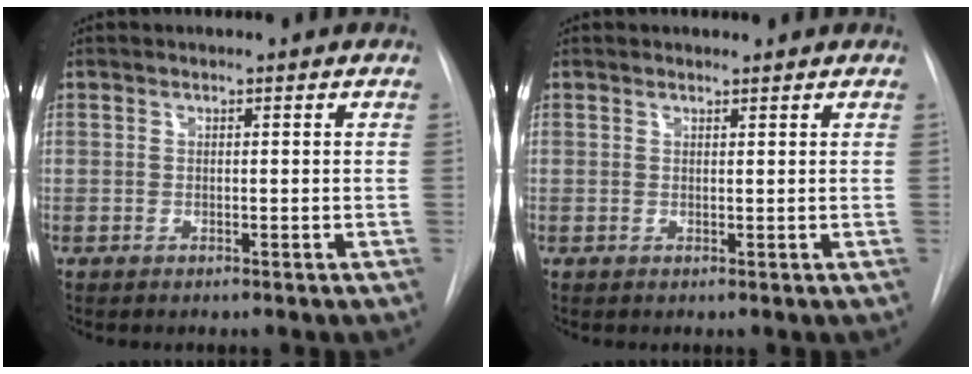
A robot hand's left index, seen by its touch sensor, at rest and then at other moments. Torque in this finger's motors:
{"motor_torque": [0.54, -0.51, 0.13, 0.02]}